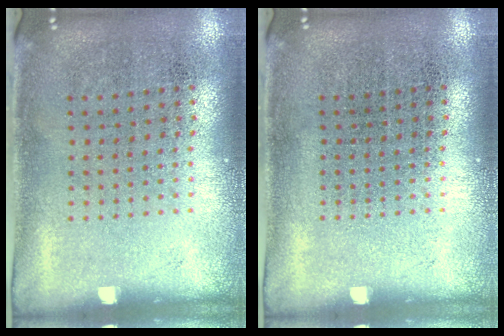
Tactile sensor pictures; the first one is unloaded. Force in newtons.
{"total": 0.0}